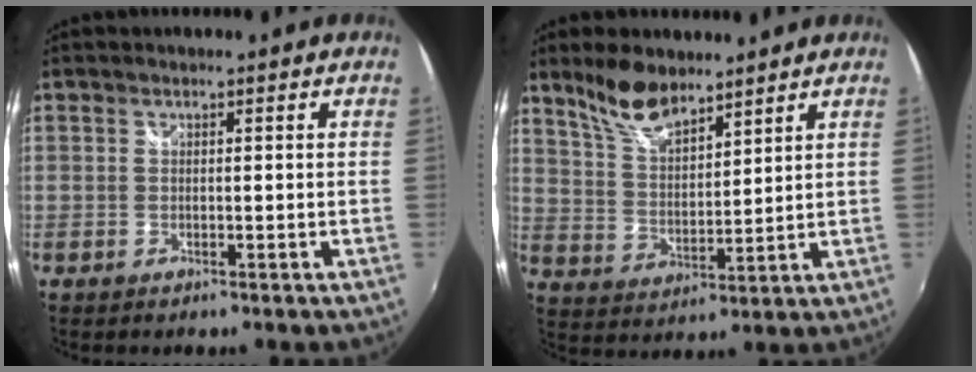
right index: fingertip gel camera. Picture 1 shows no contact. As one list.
[{"total": 9.3, "force": [7.4, 3.3, 4.6], "torque": [-0.087, 0.008, 0.148]}]